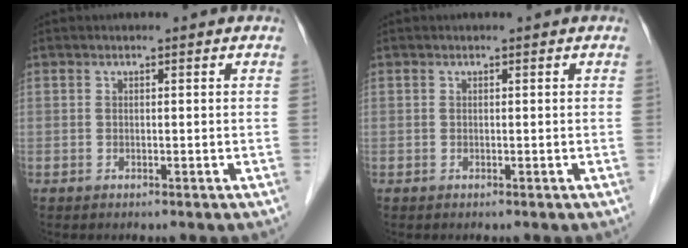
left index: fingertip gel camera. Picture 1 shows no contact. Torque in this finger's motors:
{"motor_torque": [0.00, 0.00, 0.00, 0.00]}